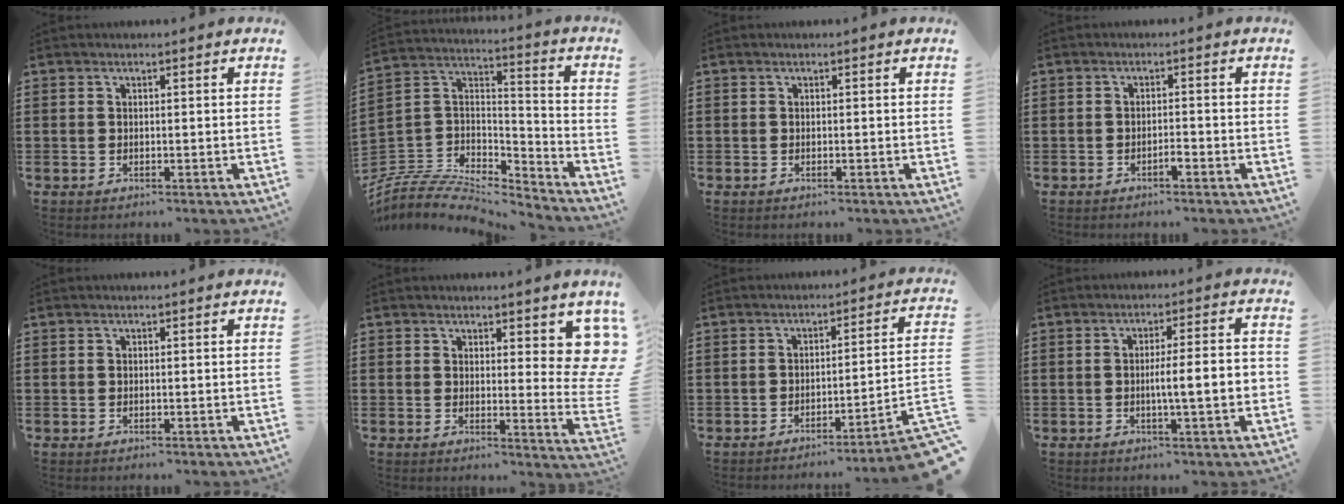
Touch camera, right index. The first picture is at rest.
{"total": 7.2, "force": [-6.3, 2.6, 2.2], "torque": [-0.060, 0.004, -0.130]}
{"total": 0.0}
{"total": 1.5, "force": [-1.1, 0.2, 1.1], "torque": [-0.022, -0.003, -0.019]}
{"total": 0.0}
{"total": 5.8, "force": [3.9, 1.9, 3.8], "torque": [-0.045, -0.018, 0.065]}
{"total": 4.5, "force": [-3.0, -0.5, 3.3], "torque": [-0.058, -0.025, -0.063]}
{"total": 6.3, "force": [-1.0, 0.4, 6.2], "torque": [-0.106, -0.003, -0.020]}